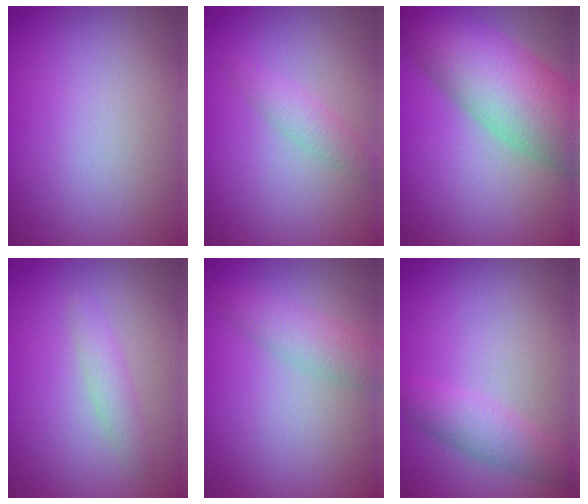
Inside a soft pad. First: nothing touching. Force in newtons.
{"total": 1.7, "press": 1.7, "slide": 0.1}
{"total": 10.9, "press": 10.9, "slide": 0.4}
{"total": 1.7, "press": 1.7, "slide": 0.1}
{"total": 2.8, "press": 2.8, "slide": 0.2}
{"total": 2.9, "press": 2.9, "slide": 0.2}